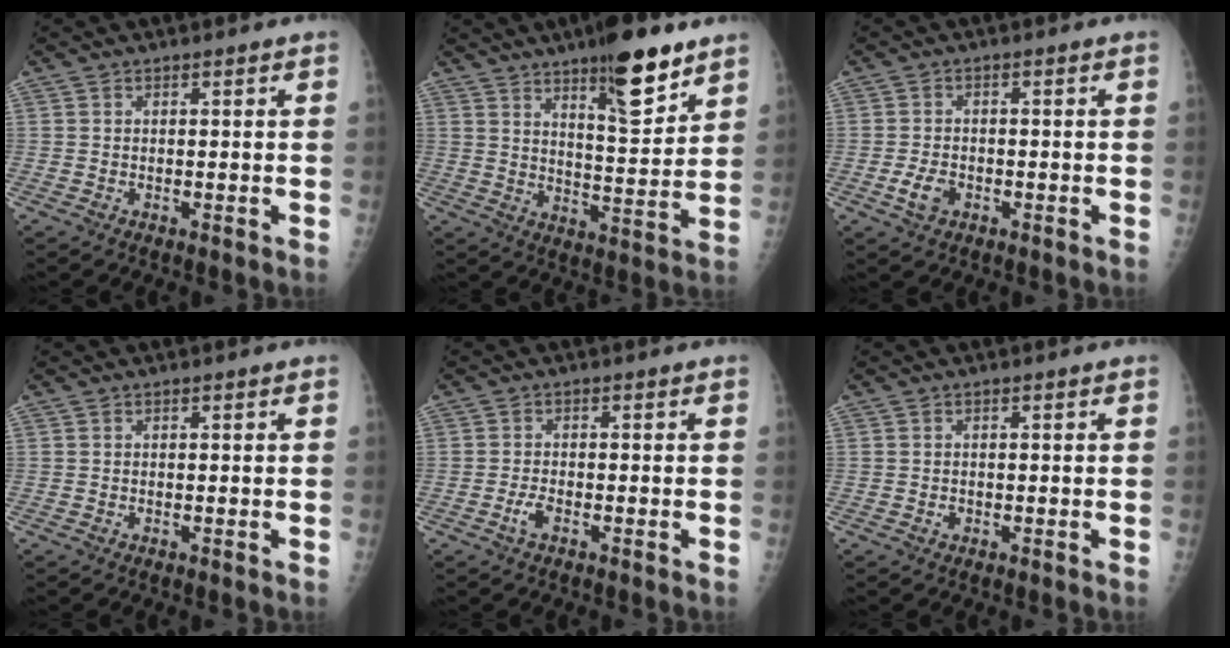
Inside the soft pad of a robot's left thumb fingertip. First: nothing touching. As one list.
[{"total": 14.3, "force": [9.2, 3.8, 10.2], "torque": [-0.127, -0.059, 0.143]}, {"total": 3.7, "force": [-1.5, 2.5, 2.3], "torque": [-0.041, 0.006, -0.026]}, {"total": 0.0}, {"total": 2.2, "force": [-1.2, 1.0, 1.7], "torque": [-0.038, 0.006, -0.024]}, {"total": 0.8, "force": [-0.2, 0.7, 0.3], "torque": [-0.003, 0.001, -0.003]}]